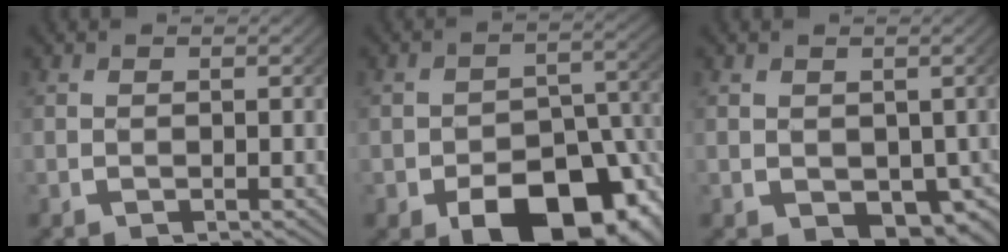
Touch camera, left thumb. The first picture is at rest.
{"total": 11.2, "force": [-4.7, 6.7, 7.7], "torque": [-0.112, -0.041, -0.051]}
{"total": 4.7, "force": [-0.9, 3.4, 3.0], "torque": [-0.044, -0.025, 0.008]}